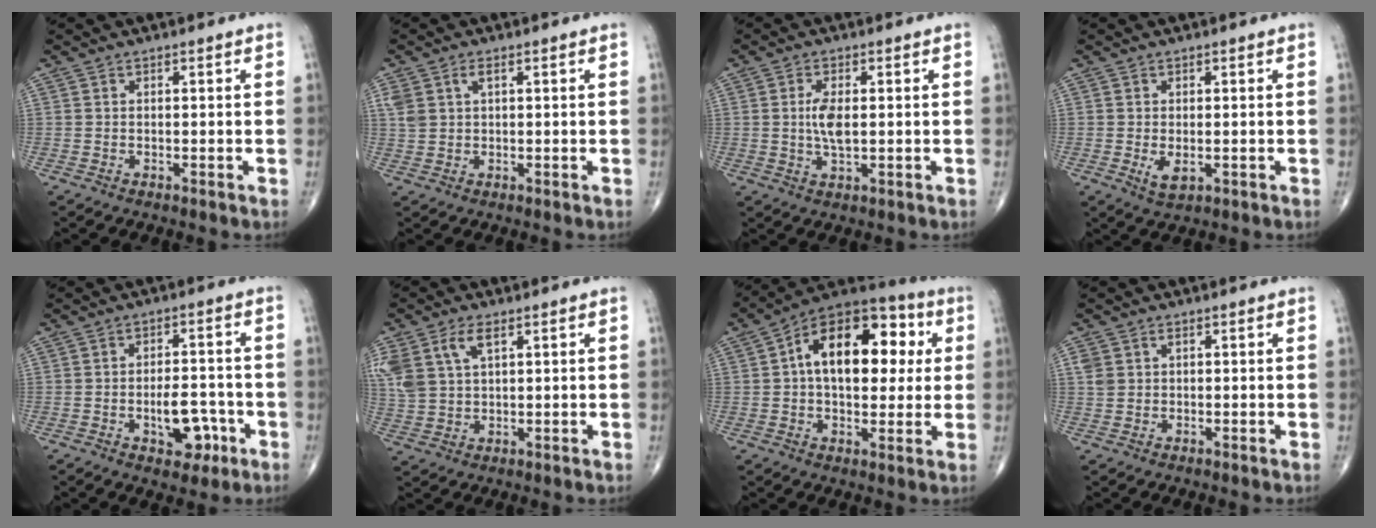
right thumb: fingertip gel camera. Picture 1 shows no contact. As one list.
[{"total": 4.4, "force": [1.8, 2.3, 3.2], "torque": [-0.079, 0.007, 0.042]}, {"total": 4.9, "force": [0.4, 2.1, 4.5], "torque": [-0.091, -0.007, 0.006]}, {"total": 2.9, "force": [-0.4, 1.5, 2.5], "torque": [-0.039, -0.006, 0.002]}, {"total": 7.7, "force": [-2.7, 4.3, 5.8], "torque": [-0.063, 0.023, -0.032]}, {"total": 10.5, "force": [4.6, 6.0, 7.3], "torque": [-0.175, -0.002, 0.097]}, {"total": 19.9, "force": [3.6, 11.4, 15.9], "torque": [-0.207, 0.025, 0.043]}, {"total": 2.8, "force": [1.0, 2.1, 1.6], "torque": [-0.031, 0.004, 0.024]}]